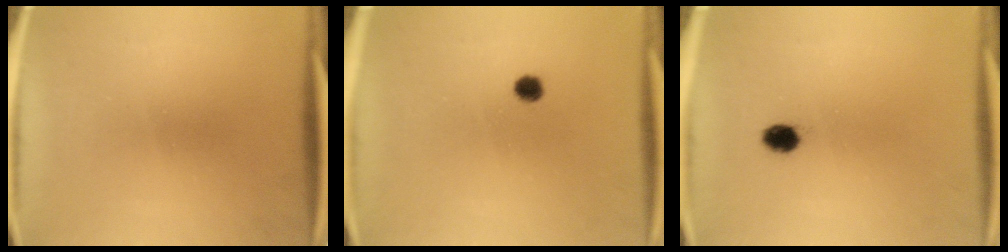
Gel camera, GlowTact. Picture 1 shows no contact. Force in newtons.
{"total": 1.4}
{"total": 2.9}